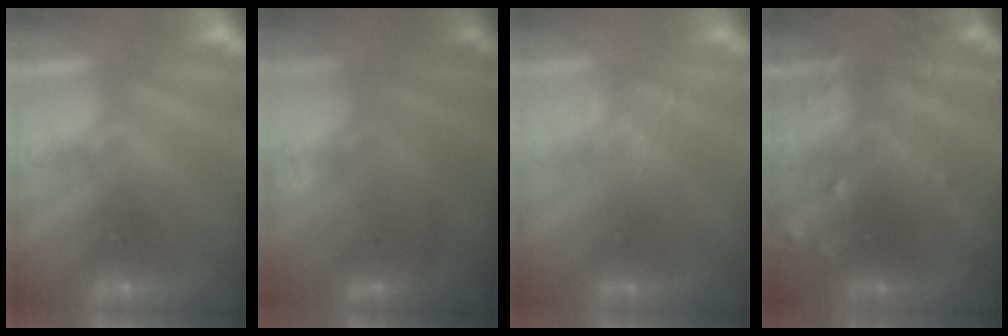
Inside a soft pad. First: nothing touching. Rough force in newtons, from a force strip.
{"total": 2.8}
{"total": 2.1}
{"total": 8.8}